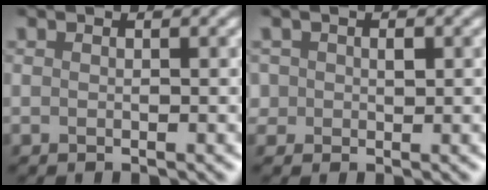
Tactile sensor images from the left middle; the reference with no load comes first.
{"total": 0.9, "force": [0.2, 0.8, -0.3], "torque": [0.004, 0.005, 0.009]}